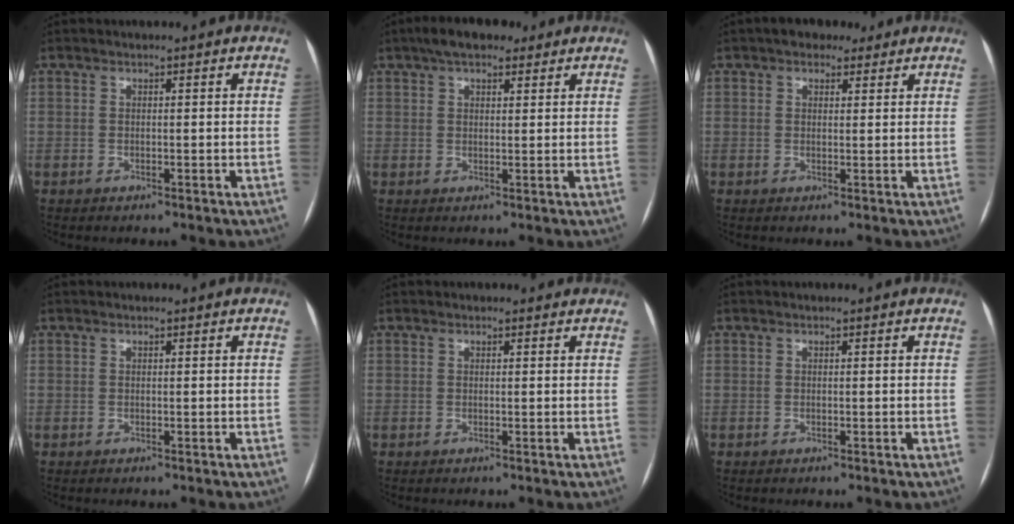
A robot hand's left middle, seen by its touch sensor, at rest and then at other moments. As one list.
[{"total": 7.0, "force": [4.9, 2.9, 4.2], "torque": [-0.071, 0.028, 0.078]}, {"total": 4.3, "force": [3.0, 2.4, 1.8], "torque": [-0.024, 0.017, 0.047]}, {"total": 0.0}, {"total": 1.4, "force": [1.2, 0.6, 0.4], "torque": [-0.009, 0.012, 0.012]}, {"total": 0.0}]